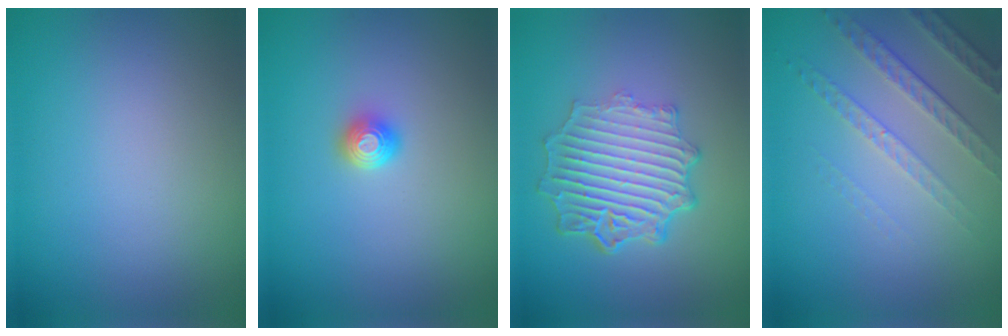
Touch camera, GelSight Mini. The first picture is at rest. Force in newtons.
{"total": 1.6, "press": 1.3, "slide": 0.9}
{"total": 7.2, "press": 5.2, "slide": 4.9}
{"total": 3.3, "press": 2.8, "slide": 1.7}